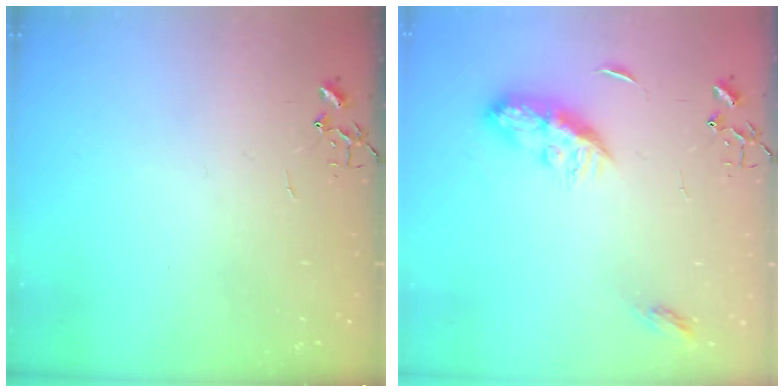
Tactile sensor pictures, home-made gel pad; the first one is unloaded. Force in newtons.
{"total": 9.7, "press": 9.7, "slide": 0.1}